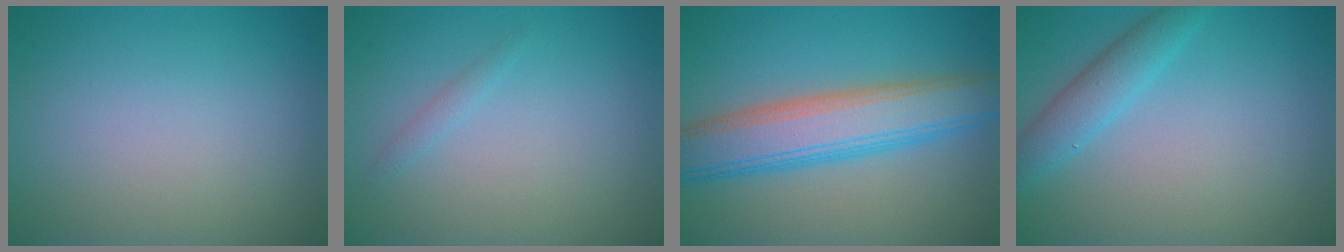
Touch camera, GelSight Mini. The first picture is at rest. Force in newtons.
{"total": 0.8, "press": 0.8, "slide": 0.0}
{"total": 7.2, "press": 7.2, "slide": 0.2}
{"total": 2.9, "press": 2.9, "slide": 0.2}